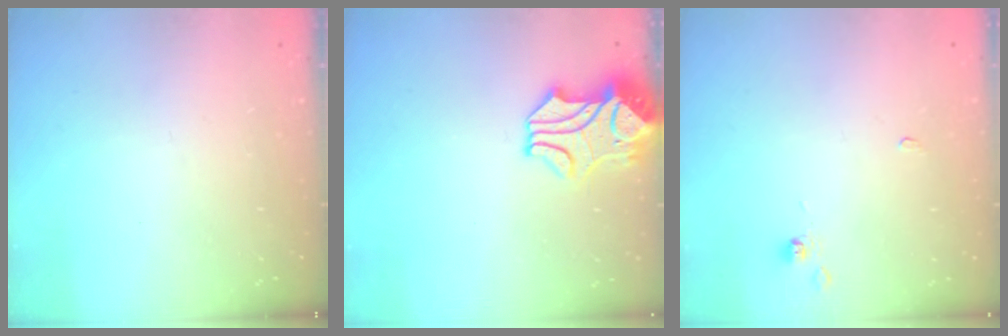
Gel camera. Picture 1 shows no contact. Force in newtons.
{"total": 2.7, "press": 2.5, "slide": 0.9}
{"total": 0.0}